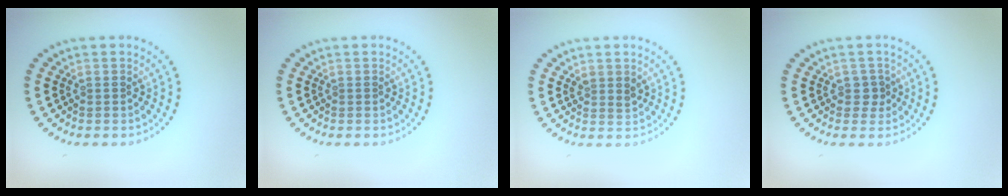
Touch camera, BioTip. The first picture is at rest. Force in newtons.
{"total": 0.0}
{"total": 1.2, "press": 1.0, "slide": 0.6}
{"total": 1.2, "press": 1.0, "slide": 0.7}